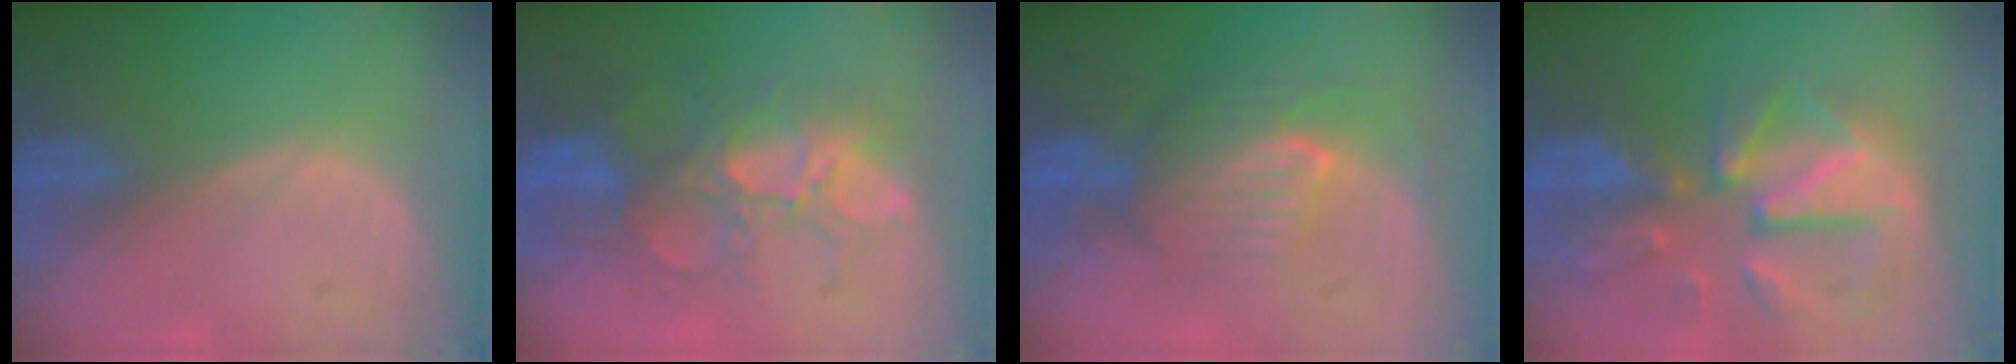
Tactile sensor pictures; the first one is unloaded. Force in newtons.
{"total": 10.9, "press": 9.5, "slide": 5.4}
{"total": 7.7, "press": 7.7, "slide": 0.1}
{"total": 12.2, "press": 10.6, "slide": 5.9}